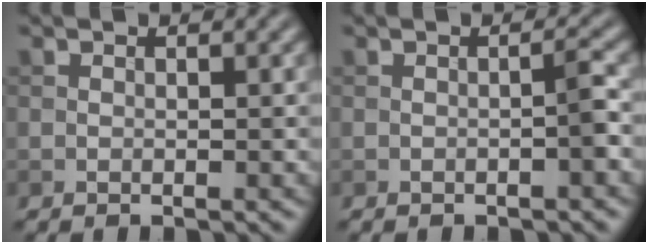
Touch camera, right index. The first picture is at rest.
{"total": 1.3, "force": [-0.4, 0.0, 1.2], "torque": [-0.018, 0.010, -0.008]}